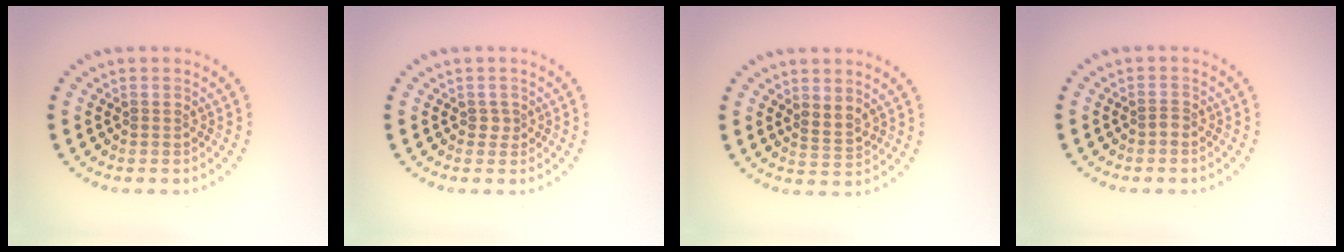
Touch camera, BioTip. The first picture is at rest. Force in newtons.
{"total": 0.9, "press": 0.6, "slide": 0.6}
{"total": 1.7, "press": 1.4, "slide": 1.0}
{"total": 0.8, "press": 0.3, "slide": 0.7}